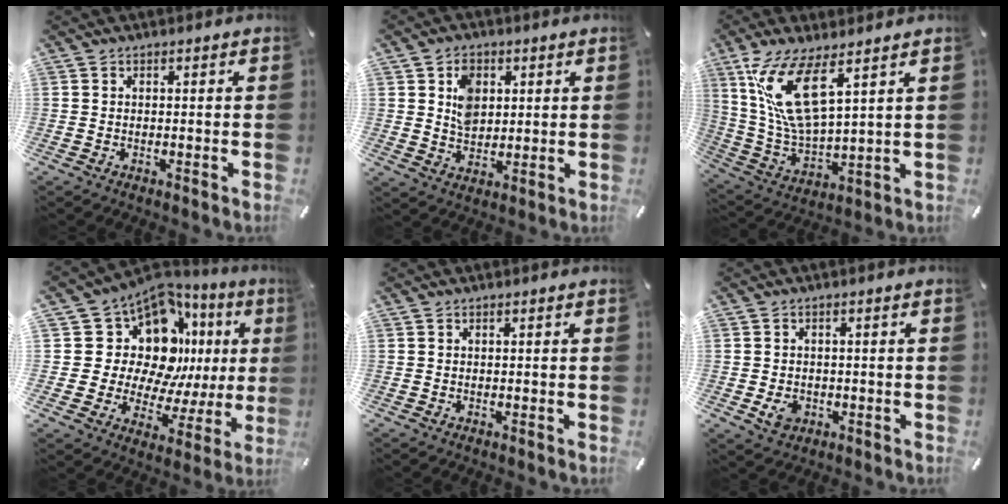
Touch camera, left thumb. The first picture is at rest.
{"total": 6.8, "force": [2.0, 5.6, 3.3], "torque": [-0.054, 0.003, 0.034]}
{"total": 15.1, "force": [7.8, 5.6, 11.7], "torque": [-0.272, -0.026, 0.136]}
{"total": 16.0, "force": [6.4, 10.8, 9.9], "torque": [-0.169, -0.074, 0.113]}
{"total": 0.0}
{"total": 3.9, "force": [-1.1, 3.1, 2.1], "torque": [-0.041, -0.002, -0.021]}